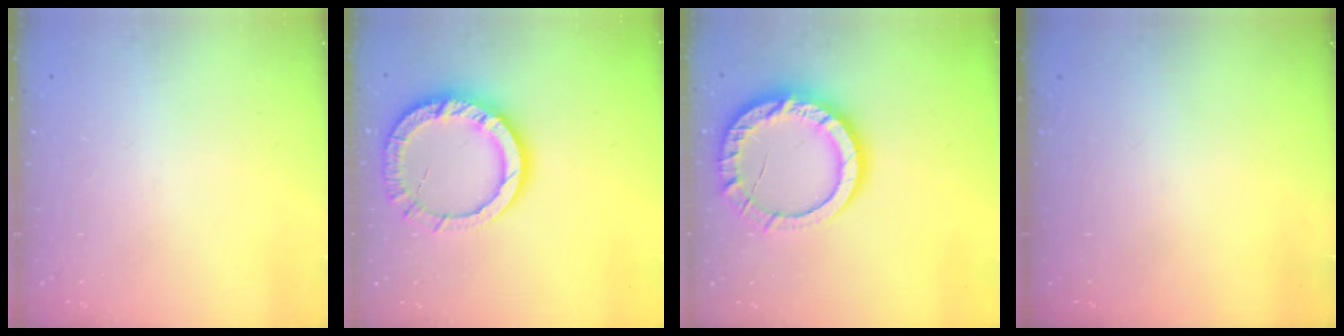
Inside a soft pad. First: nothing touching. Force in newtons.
{"total": 13.2, "press": 13.1, "slide": 1.6}
{"total": 15.1, "press": 15.0, "slide": 1.2}
{"total": 0.0}